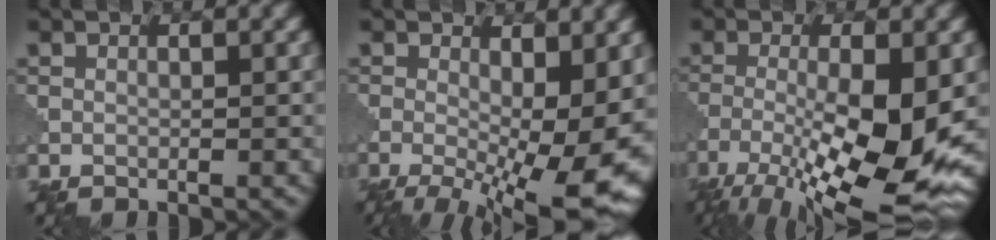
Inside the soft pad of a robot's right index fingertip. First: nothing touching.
{"total": 12.7, "force": [-2.6, 4.8, 11.5], "torque": [-0.179, -0.015, -0.030]}
{"total": 11.6, "force": [-4.5, 3.0, 10.3], "torque": [-0.192, -0.023, -0.076]}